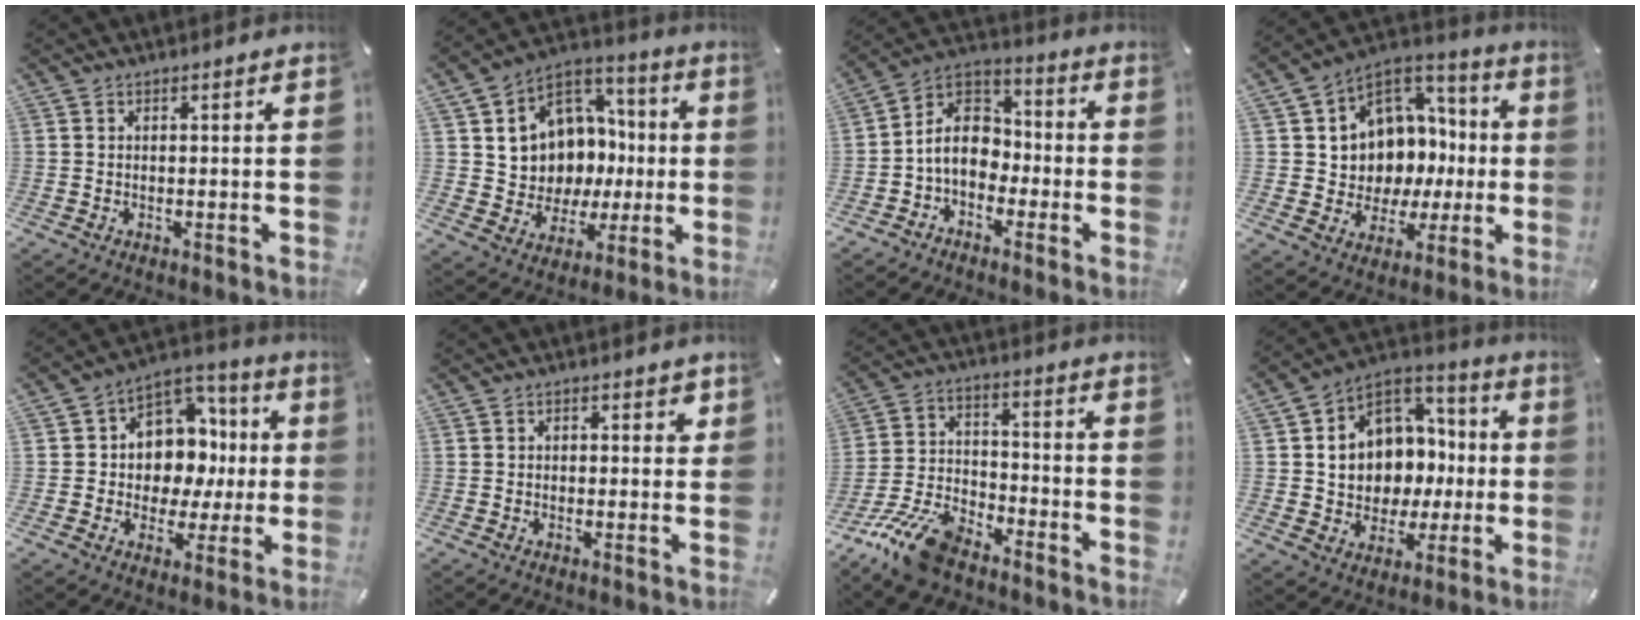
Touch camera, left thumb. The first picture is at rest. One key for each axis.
{"total": 10.9, "fx": 1.2, "fy": 10.7, "fz": 1.6, "tx": -0.022, "ty": -0.037, "tz": 0.042}
{"total": 9.8, "fx": -3.2, "fy": 7.9, "fz": 4.9, "tx": -0.119, "ty": 0.025, "tz": -0.061}
{"total": 9.7, "fx": 1.4, "fy": 9.5, "fz": 1.5, "tx": -0.020, "ty": -0.047, "tz": 0.040}
{"total": 11.1, "fx": 0.9, "fy": 10.4, "fz": 3.7, "tx": -0.044, "ty": -0.022, "tz": 0.026}
{"total": 2.1, "fx": 0.5, "fy": 1.5, "fz": 1.4, "tx": -0.013, "ty": 0.002, "tz": 0.002}
{"total": 13.3, "fx": -10.3, "fy": 5.0, "fz": 6.6, "tx": -0.135, "ty": 0.048, "tz": -0.193}
{"total": 11.5, "fx": 0.4, "fy": 10.9, "fz": 3.7, "tx": -0.061, "ty": -0.025, "tz": 0.018}